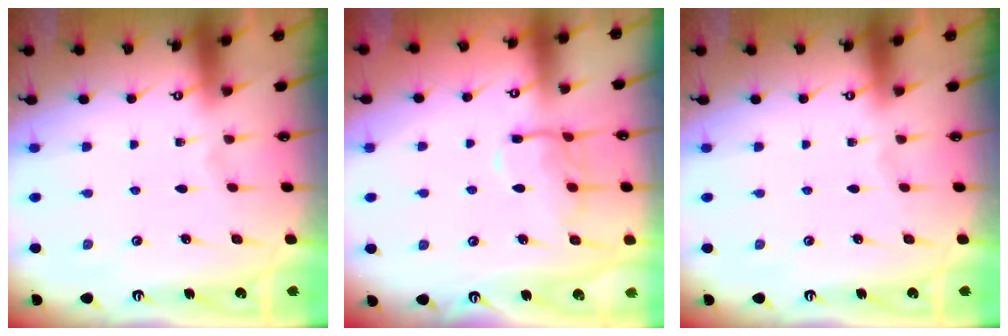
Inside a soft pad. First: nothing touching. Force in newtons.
{"total": 10.6, "press": 10.6, "slide": 0.7}
{"total": 0.0}